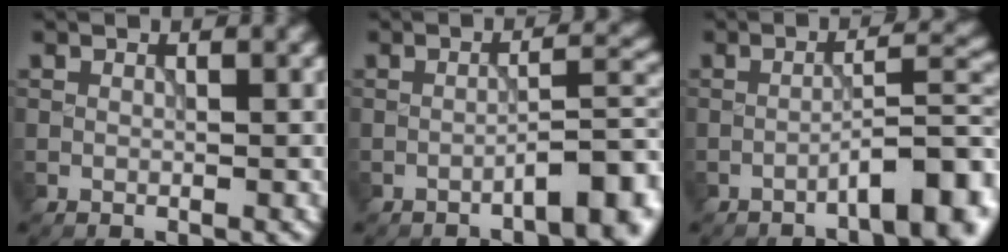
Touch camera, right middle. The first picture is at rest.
{"total": 5.3, "force": [-2.8, 1.2, 4.3], "torque": [-0.056, 0.016, -0.045]}
{"total": 6.1, "force": [-3.4, 1.2, 4.9], "torque": [-0.066, 0.019, -0.054]}